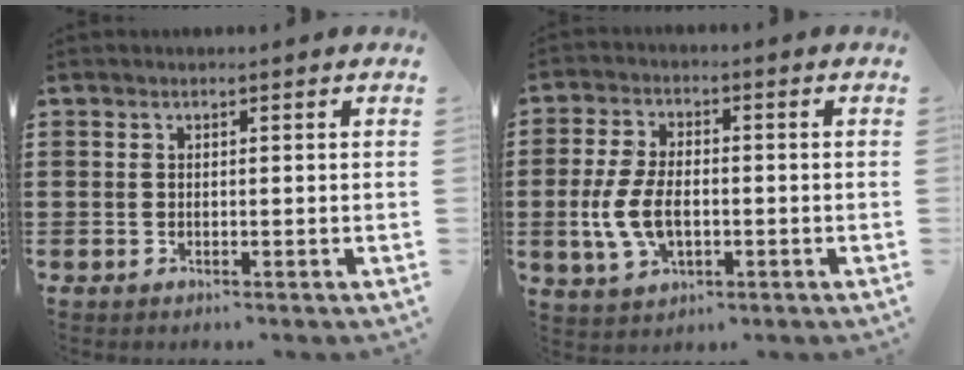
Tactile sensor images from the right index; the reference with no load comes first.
{"total": 7.5, "force": [-1.3, 4.2, 6.1], "torque": [-0.149, -0.003, -0.031]}